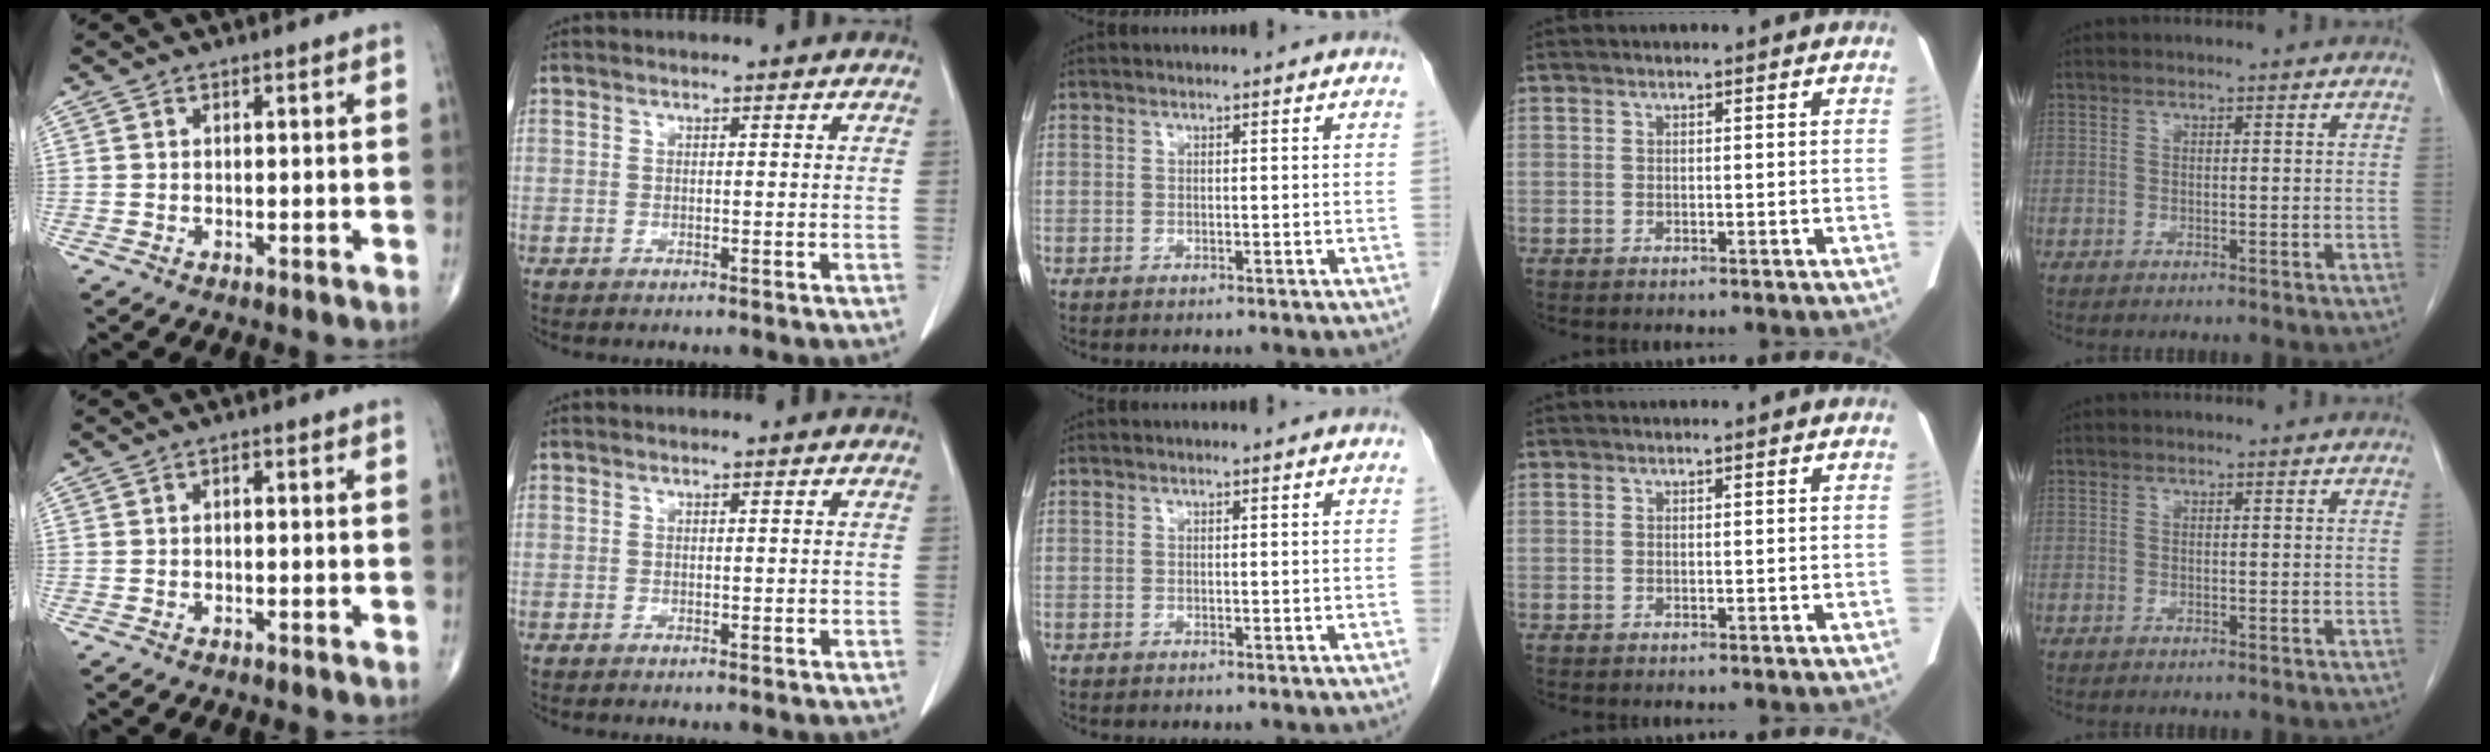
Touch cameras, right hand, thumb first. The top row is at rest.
{"thumb": {"total": 0.8, "force": [0.0, 0.5, 0.6], "torque": [-0.002, 0.003, -0.005]}, "index": {"total": 0.9, "force": [-0.1, 0.5, 0.8], "torque": [-0.011, 0.000, 0.001]}}